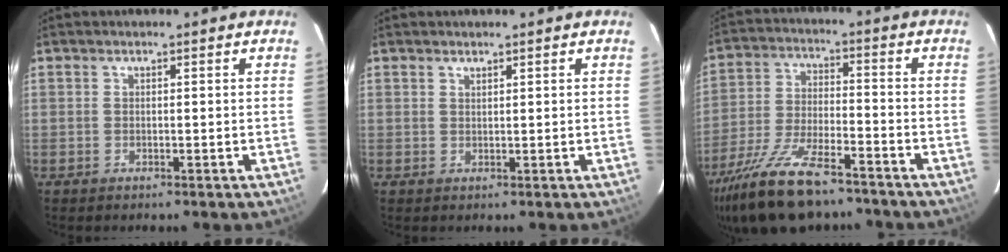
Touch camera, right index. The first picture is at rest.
{"total": 0.7, "force": [0.7, 0.1, 0.2], "torque": [-0.004, 0.000, 0.013]}
{"total": 19.0, "force": [-14.8, 5.8, 10.5], "torque": [-0.222, -0.038, -0.255]}